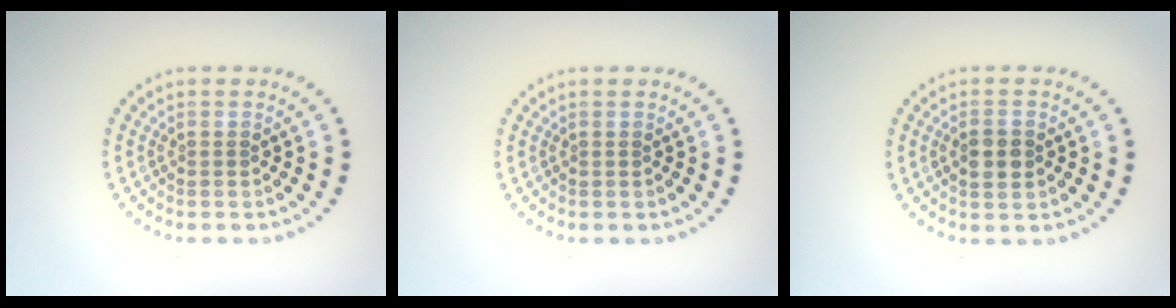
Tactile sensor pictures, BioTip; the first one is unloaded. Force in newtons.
{"total": 0.0}
{"total": 2.2, "press": 2.2, "slide": 0.3}